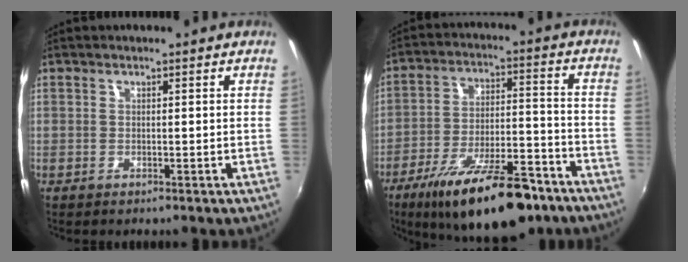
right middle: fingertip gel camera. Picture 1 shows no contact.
{"total": 21.0, "force": [-14.8, 6.8, 13.2], "torque": [-0.224, -0.017, -0.218]}